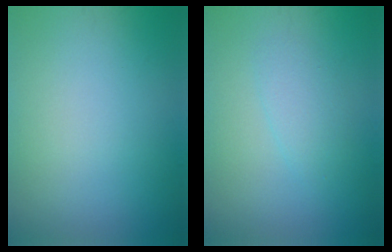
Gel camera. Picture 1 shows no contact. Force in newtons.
{"total": 1.8, "press": 1.8, "slide": 0.1}